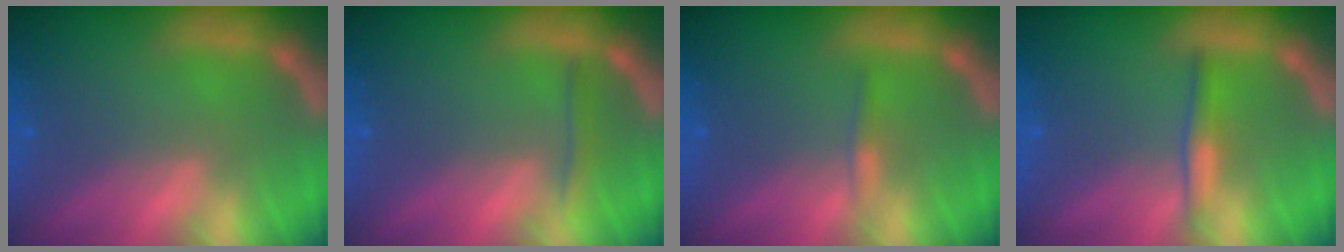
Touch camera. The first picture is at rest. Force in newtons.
{"total": 1.4}
{"total": 0.9}
{"total": 1.9}